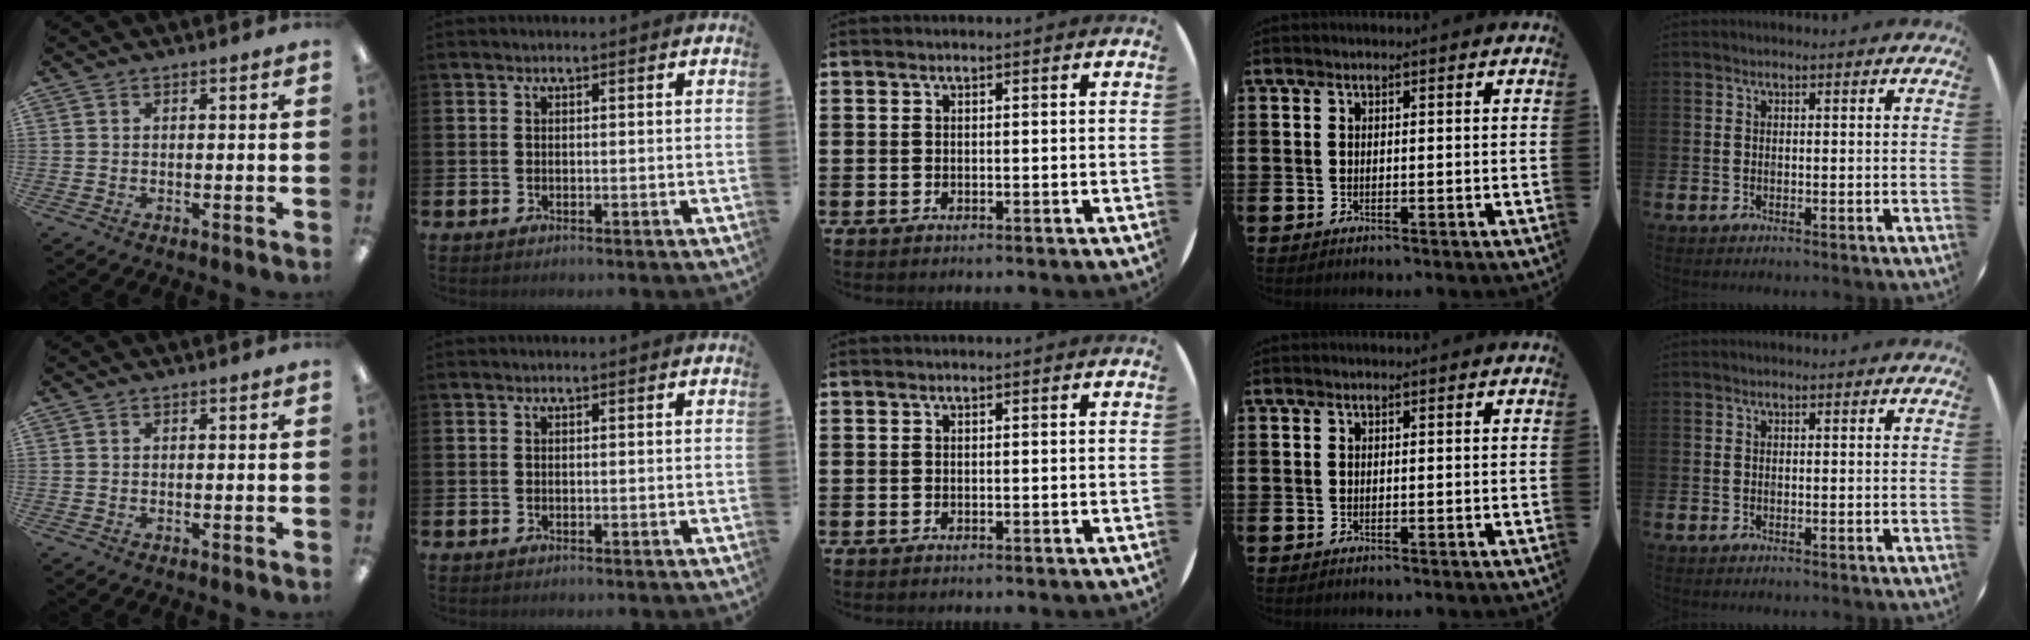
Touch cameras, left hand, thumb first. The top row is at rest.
{}